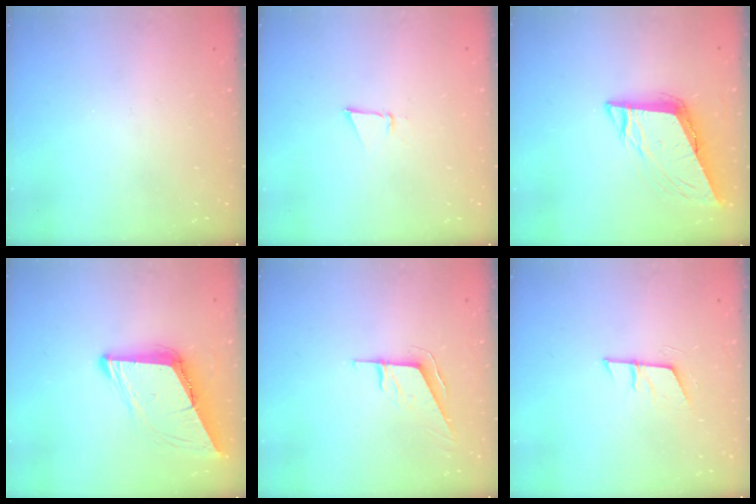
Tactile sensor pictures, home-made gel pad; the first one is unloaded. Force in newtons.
{"total": 2.7, "press": 2.6, "slide": 0.8}
{"total": 9.6, "press": 9.3, "slide": 2.5}
{"total": 9.1, "press": 9.0, "slide": 1.3}
{"total": 6.0, "press": 6.0, "slide": 0.4}
{"total": 6.6, "press": 6.6, "slide": 0.4}